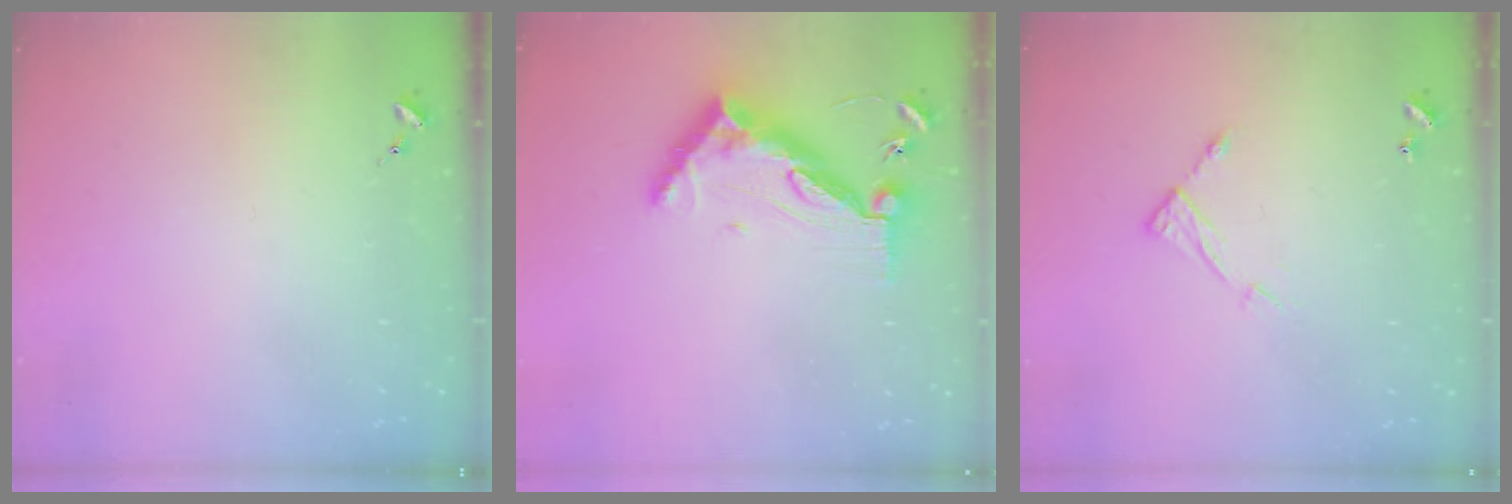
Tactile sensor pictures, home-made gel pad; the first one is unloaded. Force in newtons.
{"total": 13.4, "press": 13.3, "slide": 1.4}
{"total": 6.3, "press": 6.3, "slide": 0.4}